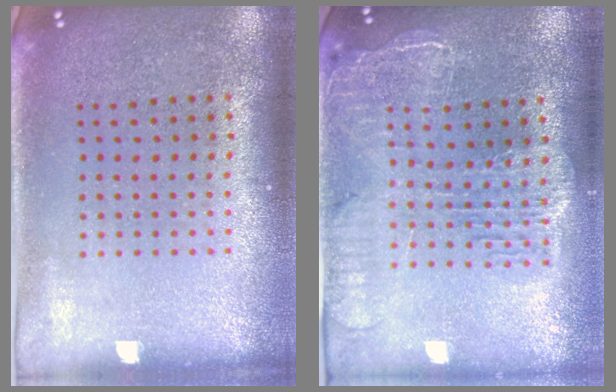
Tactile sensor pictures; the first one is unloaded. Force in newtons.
{"total": 2.4, "press": 2.1, "slide": 1.2}